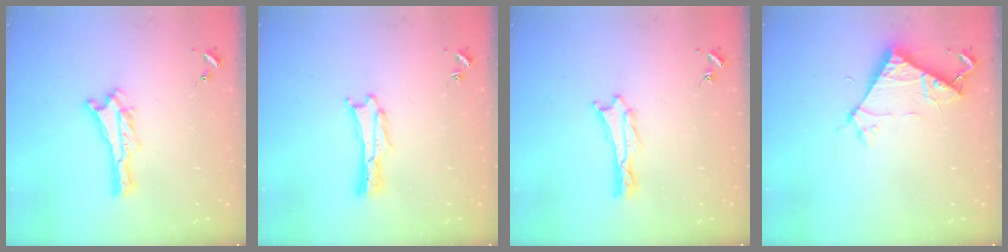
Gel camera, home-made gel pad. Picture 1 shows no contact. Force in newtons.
{"total": 1.5, "press": 1.4, "slide": 0.2}
{"total": 0.5, "press": 0.5, "slide": 0.1}
{"total": 6.4, "press": 6.4, "slide": 0.3}